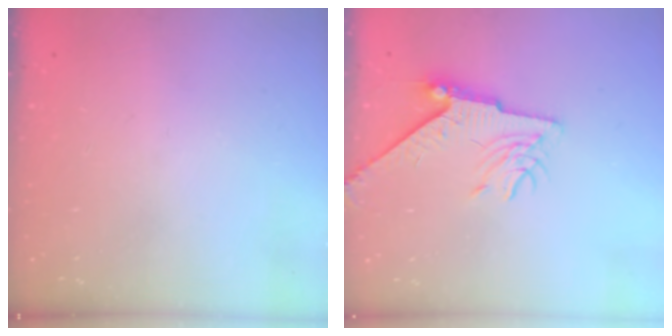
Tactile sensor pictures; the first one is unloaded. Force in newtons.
{"total": 7.8, "press": 7.7, "slide": 0.9}